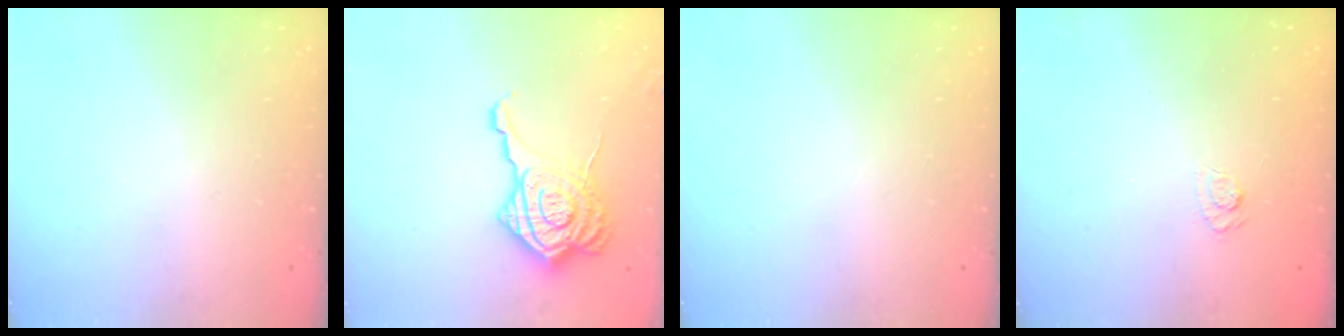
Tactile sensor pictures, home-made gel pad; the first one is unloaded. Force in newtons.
{"total": 15.8, "press": 15.8, "slide": 1.2}
{"total": 0.0}
{"total": 2.5, "press": 2.1, "slide": 1.4}